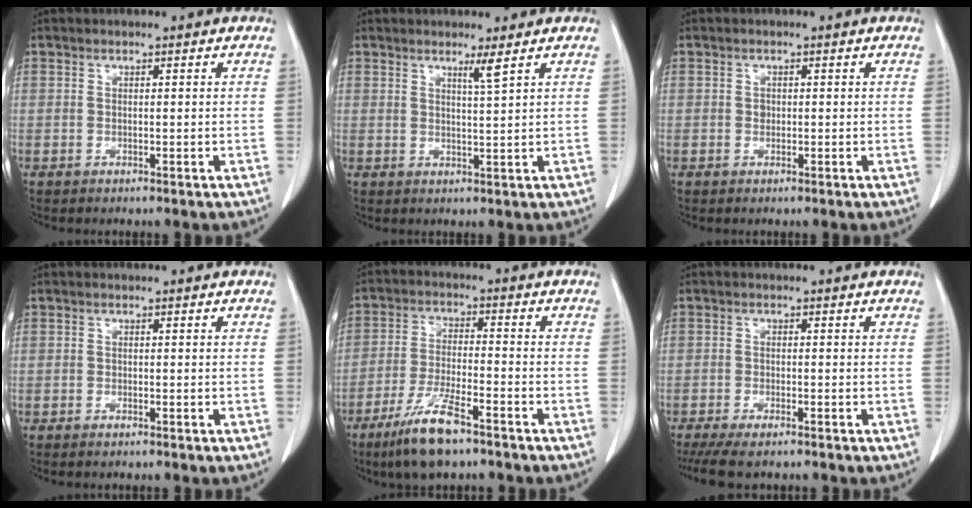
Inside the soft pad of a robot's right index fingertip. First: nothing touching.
{"total": 2.0, "force": [1.4, -0.7, 1.3], "torque": [-0.028, -0.013, 0.028]}
{"total": 0.8, "force": [0.0, 0.7, 0.3], "torque": [-0.004, 0.002, -0.001]}
{"total": 0.6, "force": [-0.6, 0.1, 0.3], "torque": [-0.010, -0.002, -0.008]}
{"total": 9.6, "force": [-6.5, 1.5, 6.8], "torque": [-0.138, -0.021, -0.120]}
{"total": 6.1, "force": [-5.0, 1.2, 3.3], "torque": [-0.048, -0.013, -0.082]}